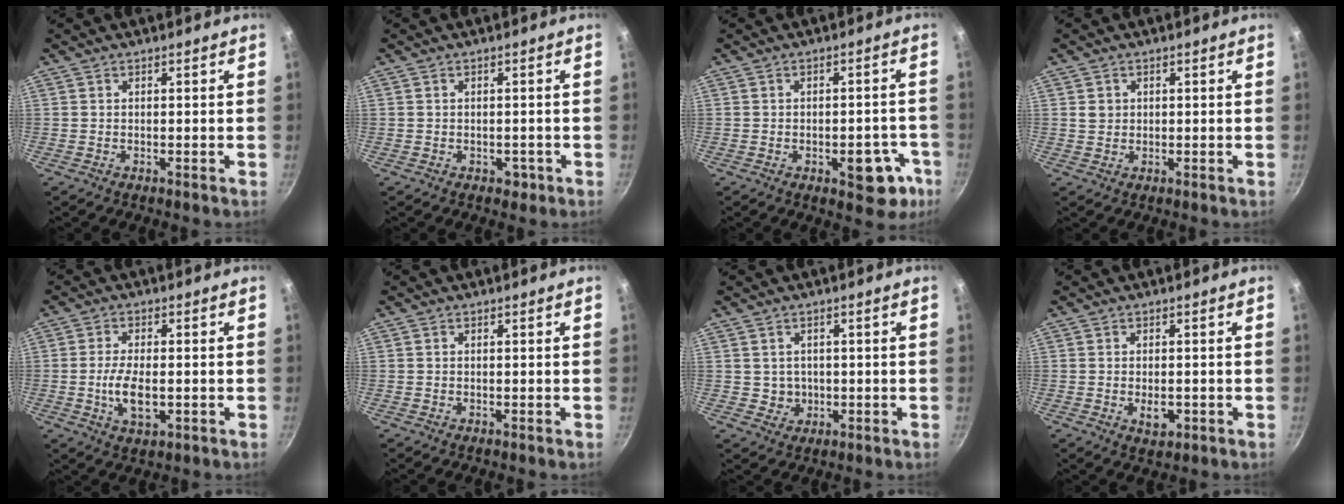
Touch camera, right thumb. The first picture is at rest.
{"total": 1.9, "force": [-0.8, 1.5, 0.9], "torque": [-0.001, 0.011, -0.001]}
{"total": 9.3, "force": [-3.8, 4.9, 6.9], "torque": [-0.036, 0.021, -0.044]}
{"total": 2.1, "force": [0.5, 1.9, 0.7], "torque": [-0.004, 0.004, 0.008]}
{"total": 6.9, "force": [-1.2, 3.2, 5.9], "torque": [-0.115, 0.001, -0.021]}
{"total": 0.0}
{"total": 2.8, "force": [0.2, 2.7, 0.7], "torque": [0.001, 0.001, 0.009]}
{"total": 3.5, "force": [-0.9, 2.0, 2.7], "torque": [-0.036, -0.001, -0.008]}